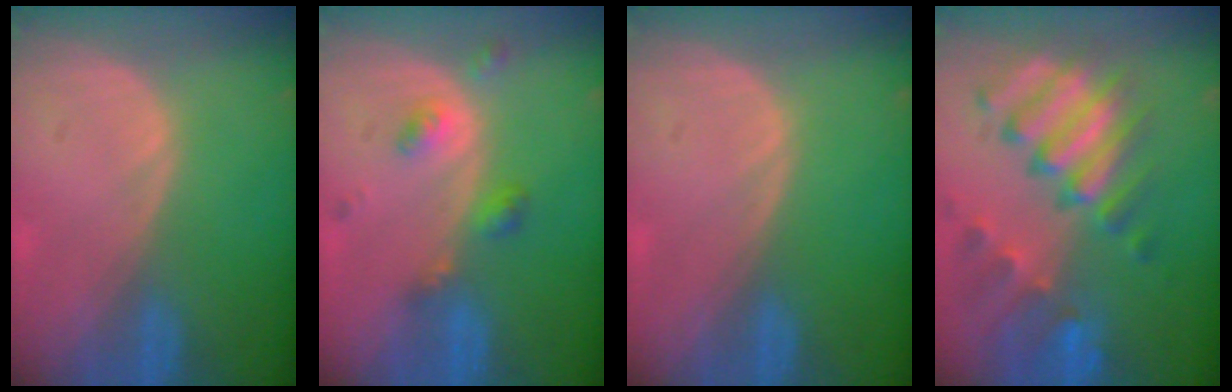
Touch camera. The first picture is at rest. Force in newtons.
{"total": 4.6, "press": 4.1, "slide": 2.1}
{"total": 0.0}
{"total": 11.3, "press": 9.7, "slide": 5.7}